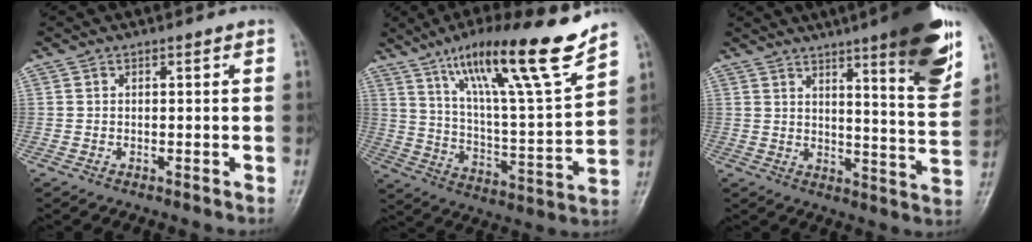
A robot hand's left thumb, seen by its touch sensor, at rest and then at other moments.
{"total": 21.6, "force": [14.9, 2.1, 15.5], "torque": [-0.229, -0.067, 0.253]}
{"total": 17.2, "force": [9.8, 2.6, 13.9], "torque": [-0.164, -0.053, 0.138]}